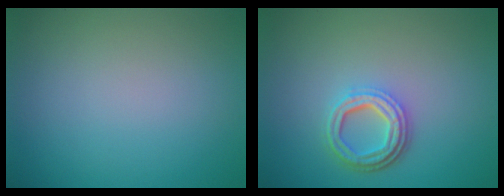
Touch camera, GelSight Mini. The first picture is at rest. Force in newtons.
{"total": 4.0, "press": 3.1, "slide": 2.5}